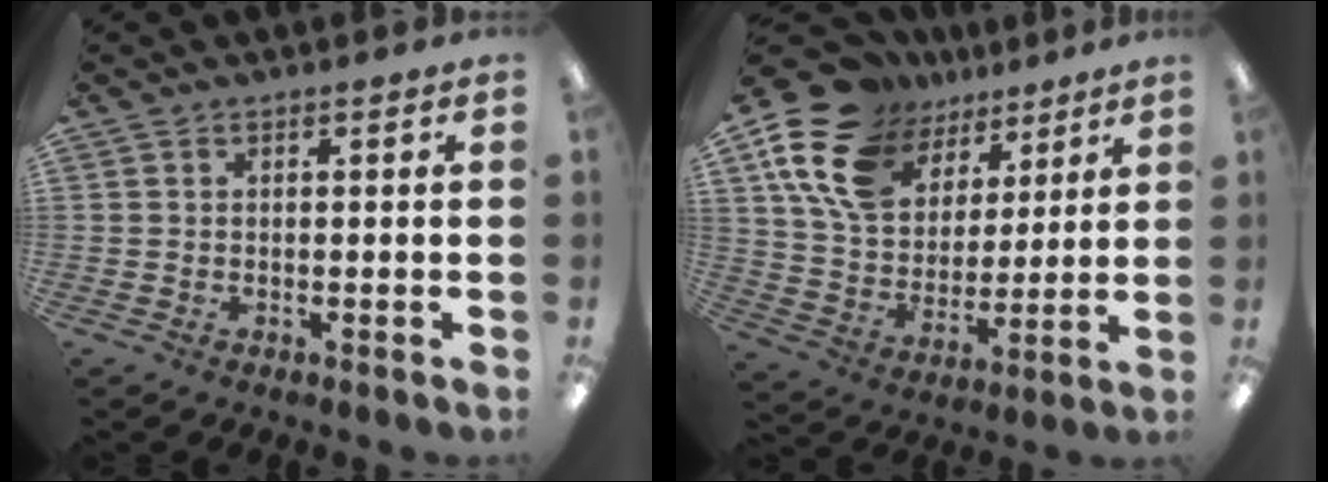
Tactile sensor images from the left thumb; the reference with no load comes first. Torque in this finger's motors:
{"motor_torque": [0.31, 0.37, 1.37, -1.40, 0.39]}